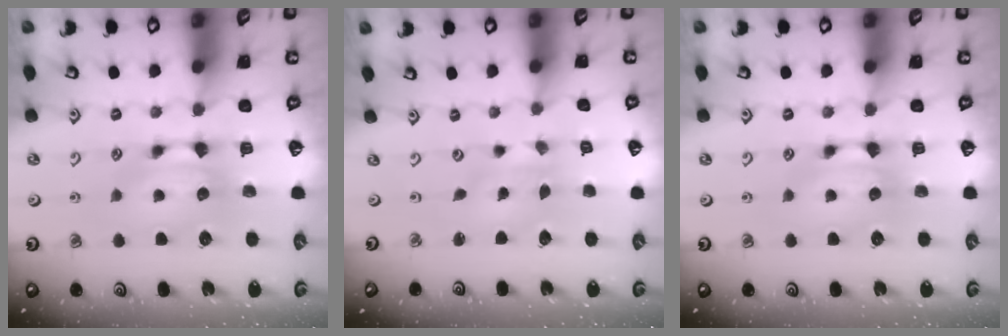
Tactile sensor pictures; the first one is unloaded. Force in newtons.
{"total": 3.4, "press": 3.2, "slide": 0.8}
{"total": 0.0}